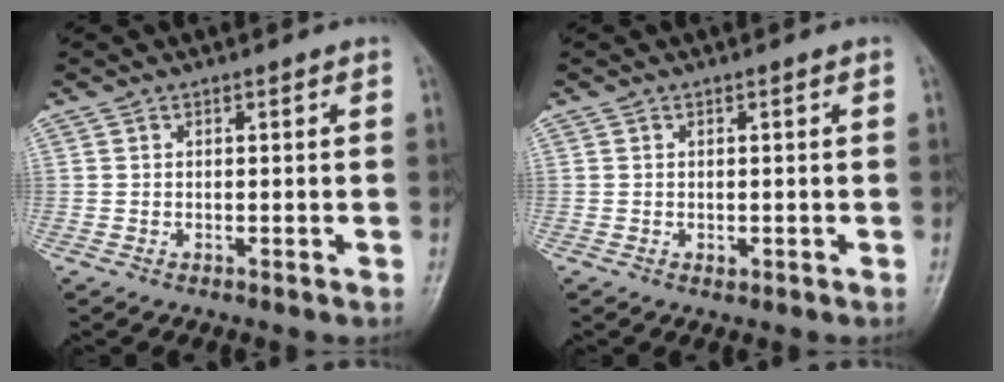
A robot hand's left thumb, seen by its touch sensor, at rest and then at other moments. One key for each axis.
{"total": 0.7, "fx": -0.2, "fy": 0.5, "fz": 0.4, "tx": -0.001, "ty": 0.002, "tz": -0.002}